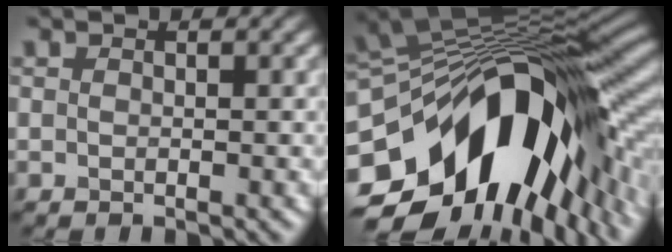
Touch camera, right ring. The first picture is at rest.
{"total": 18.9, "force": [-6.1, 10.3, 14.6], "torque": [-0.260, -0.038, -0.084]}